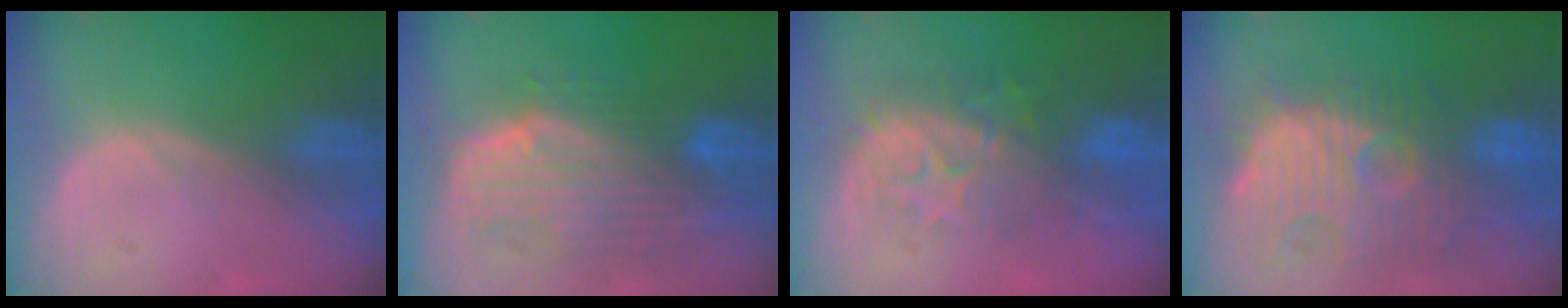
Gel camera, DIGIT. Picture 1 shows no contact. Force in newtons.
{"total": 10.5, "press": 9.0, "slide": 5.4}
{"total": 8.7, "press": 8.5, "slide": 1.6}
{"total": 13.1, "press": 12.3, "slide": 4.4}